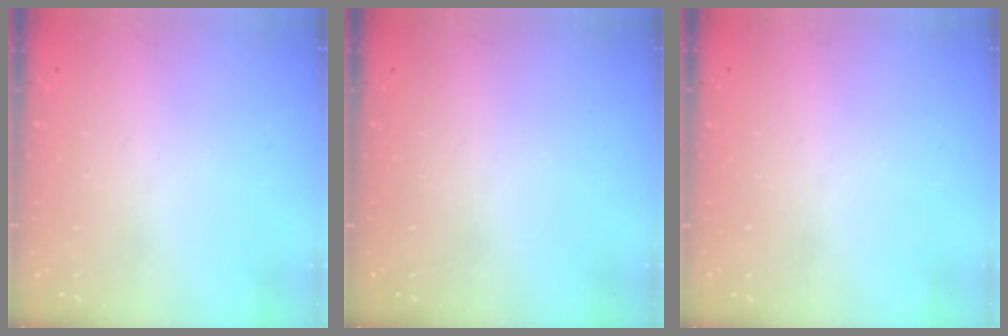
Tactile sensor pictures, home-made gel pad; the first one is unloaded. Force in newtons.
{"total": 0.0}
{"total": 0.0}